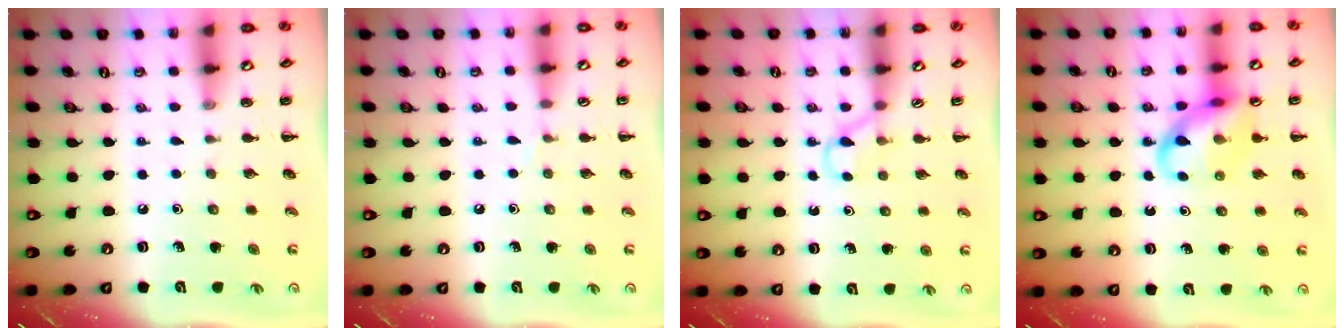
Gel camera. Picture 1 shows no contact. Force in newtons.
{"total": 3.3, "press": 3.1, "slide": 1.2}
{"total": 2.6, "press": 2.5, "slide": 0.9}
{"total": 12.6, "press": 12.4, "slide": 1.9}